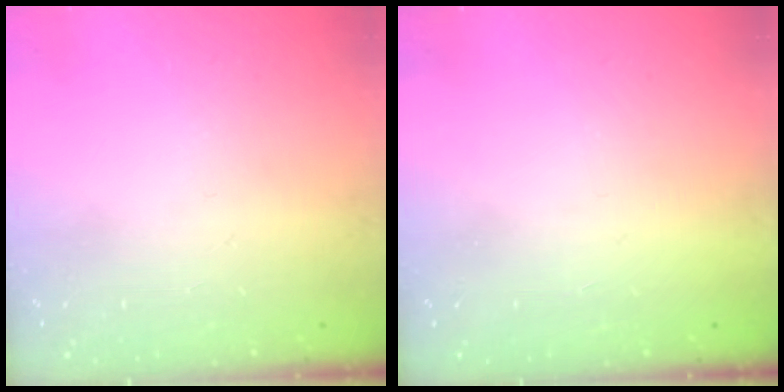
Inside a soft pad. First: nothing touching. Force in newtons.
{"total": 1.5, "press": 1.5, "slide": 0.1}